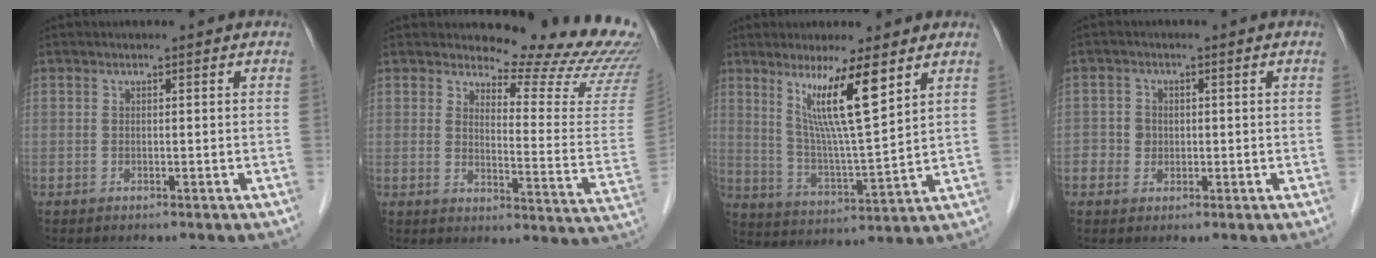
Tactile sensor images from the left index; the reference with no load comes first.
{"total": 16.4, "force": [15.9, 0.6, 3.9], "torque": [-0.042, -0.136, 0.167]}
{"total": 10.3, "force": [5.6, -0.3, 8.7], "torque": [-0.161, -0.011, 0.106]}
{"total": 2.7, "force": [-0.2, 2.6, 0.5], "torque": [-0.002, 0.007, -0.002]}